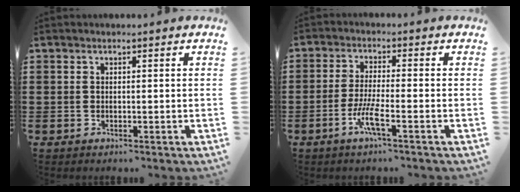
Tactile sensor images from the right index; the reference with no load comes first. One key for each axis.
{"total": 5.0, "fx": -2.5, "fy": 0.3, "fz": 4.4, "tx": -0.100, "ty": -0.014, "tz": -0.052}